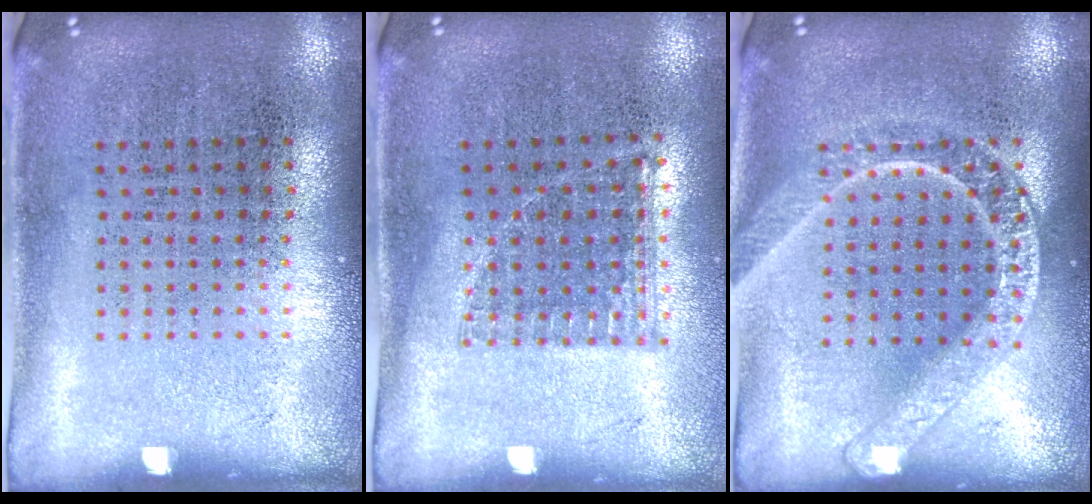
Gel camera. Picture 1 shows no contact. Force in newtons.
{"total": 0.9, "press": 0.8, "slide": 0.2}
{"total": 3.2, "press": 3.1, "slide": 0.4}